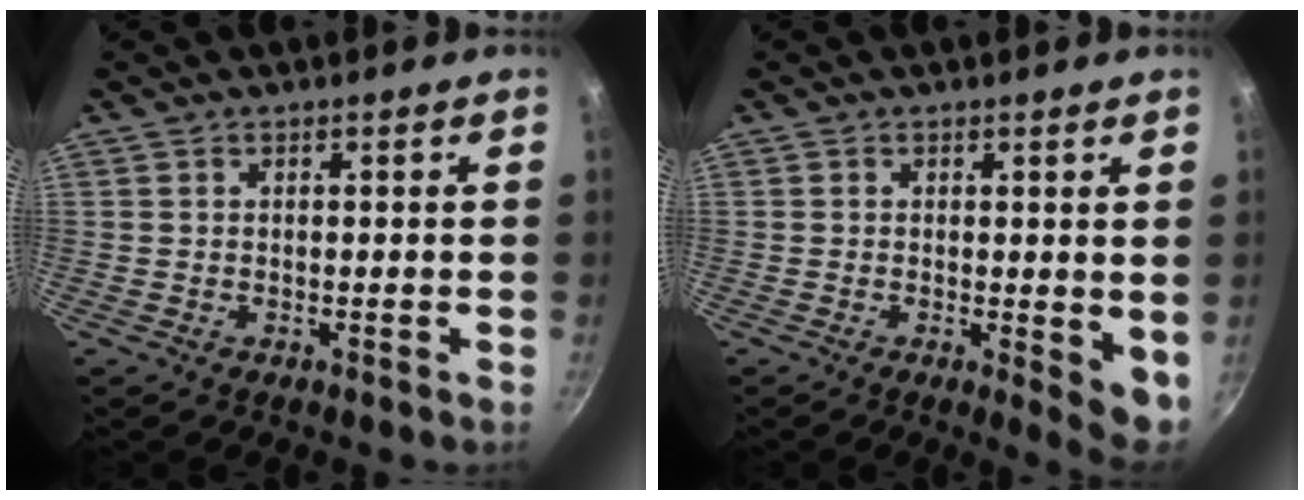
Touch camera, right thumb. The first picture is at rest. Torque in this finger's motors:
{"motor_torque": [-0.13, 0.42, 0.00, -0.13, 0.16]}